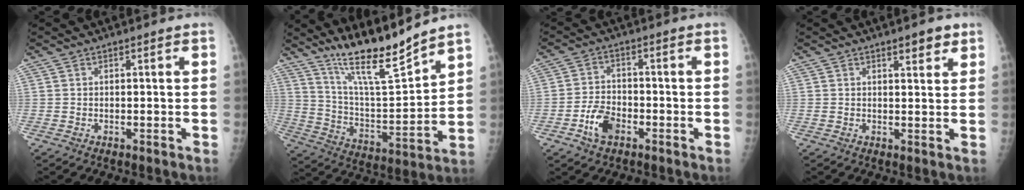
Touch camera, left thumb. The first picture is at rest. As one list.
[{"total": 15.2, "force": [12.9, 1.1, 8.0], "torque": [-0.121, -0.087, 0.240]}, {"total": 6.0, "force": [-3.1, 3.7, 3.5], "torque": [-0.057, 0.018, -0.056]}, {"total": 3.1, "force": [2.3, 1.0, 1.8], "torque": [-0.009, -0.010, 0.030]}]